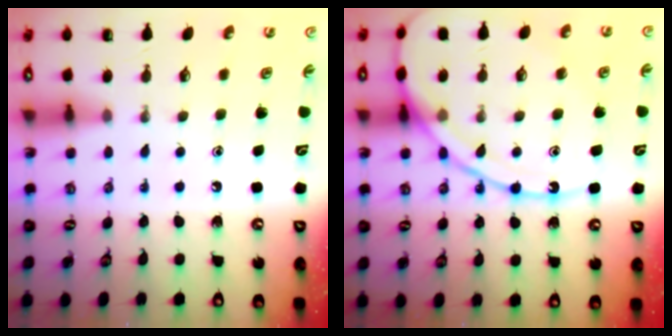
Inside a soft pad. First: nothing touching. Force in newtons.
{"total": 15.3, "press": 15.3, "slide": 1.5}